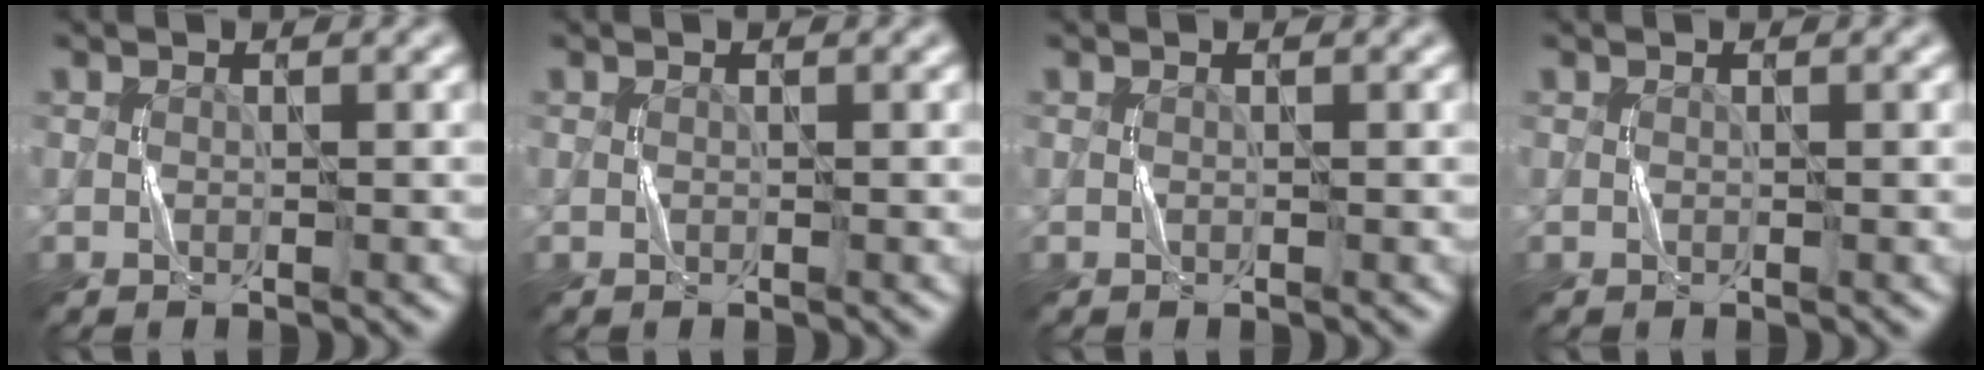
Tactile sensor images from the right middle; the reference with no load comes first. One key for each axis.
{"total": 0.0}
{"total": 0.0}
{"total": 0.0}